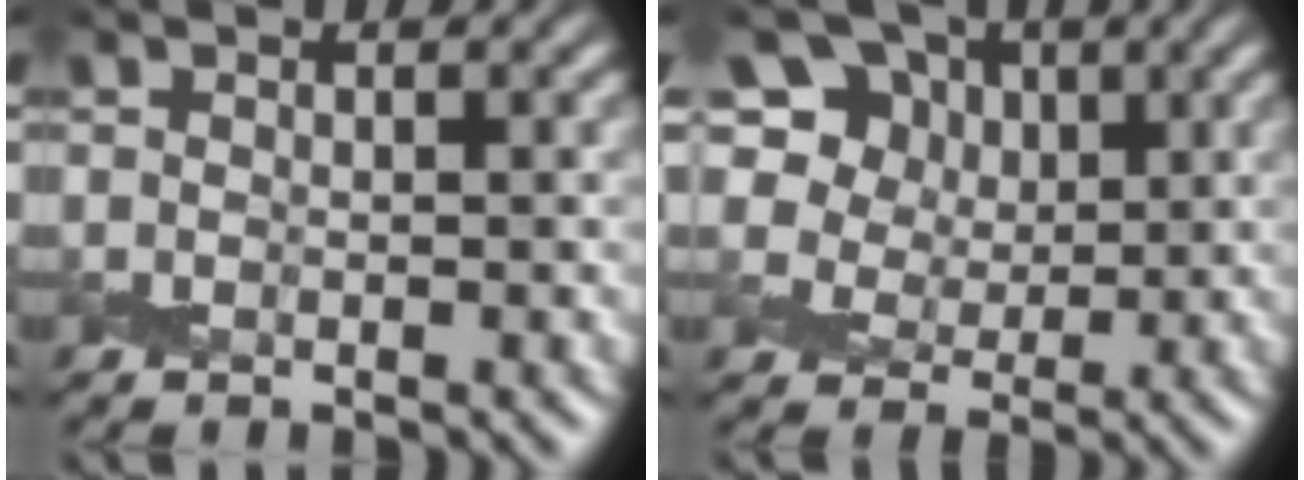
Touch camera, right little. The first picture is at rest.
{"total": 10.2, "force": [5.4, 6.9, 5.3], "torque": [-0.096, 0.026, 0.081]}